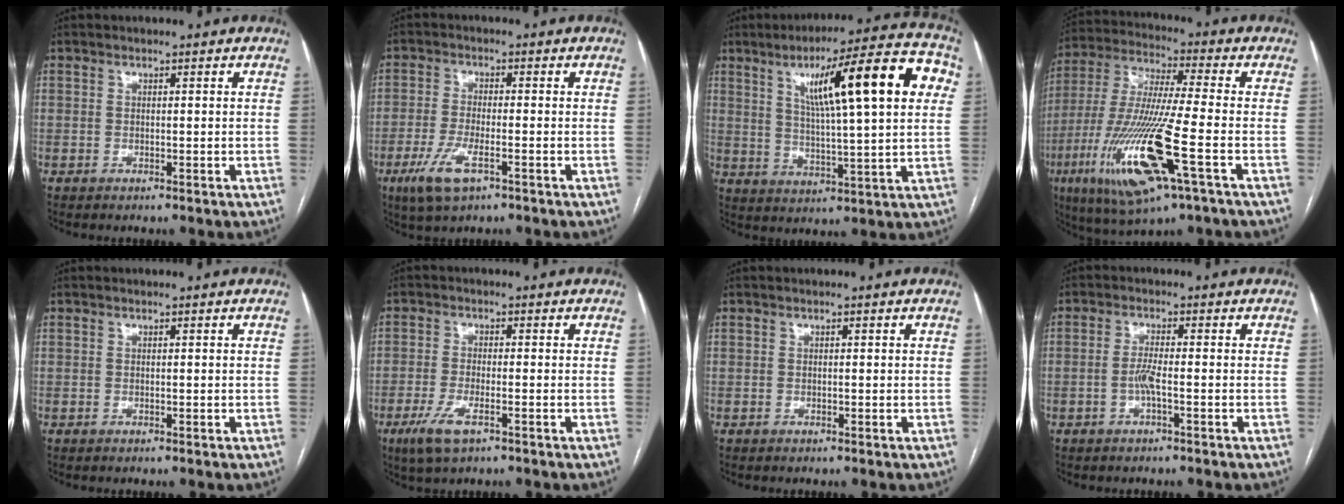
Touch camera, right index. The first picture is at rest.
{"total": 6.5, "force": [-3.3, 1.7, 5.3], "torque": [-0.115, -0.012, -0.059]}
{"total": 19.6, "force": [6.2, 2.0, 18.4], "torque": [-0.264, 0.032, 0.087]}
{"total": 18.6, "force": [-6.7, 1.3, 17.3], "torque": [-0.376, -0.034, -0.123]}
{"total": 0.0}
{"total": 5.2, "force": [-2.9, 1.3, 4.1], "torque": [-0.091, -0.009, -0.052]}
{"total": 0.0}
{"total": 2.6, "force": [-0.8, 0.1, 2.4], "torque": [-0.052, -0.001, -0.017]}